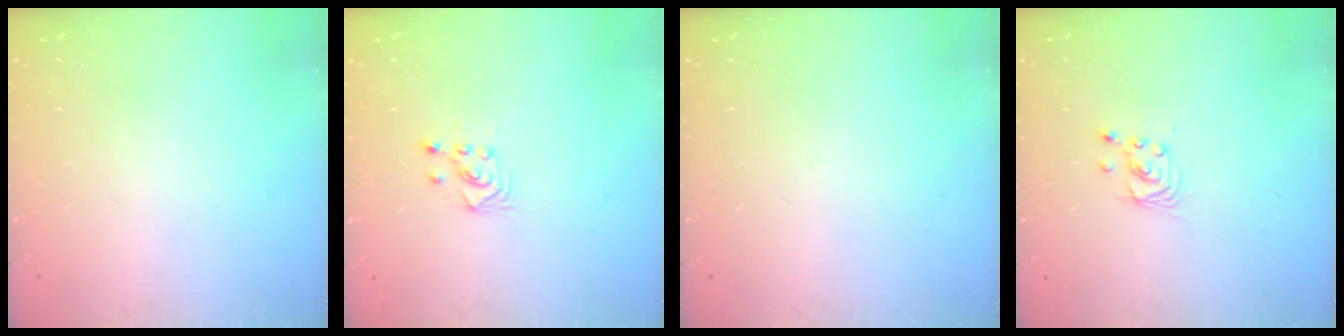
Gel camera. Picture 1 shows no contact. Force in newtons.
{"total": 2.6, "press": 2.6, "slide": 0.3}
{"total": 0.0}
{"total": 2.9, "press": 2.9, "slide": 0.2}